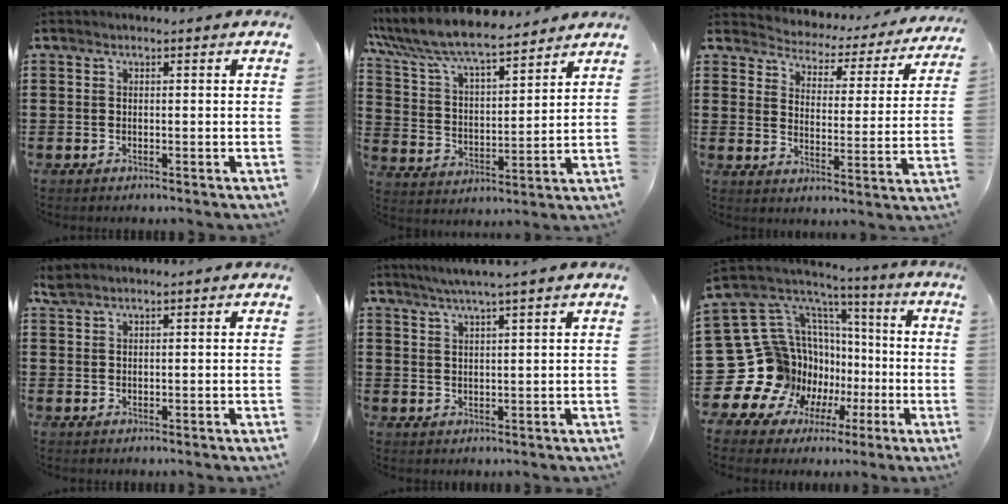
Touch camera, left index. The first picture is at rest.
{"total": 8.2, "force": [7.4, 1.3, 3.3], "torque": [-0.096, -0.037, 0.126]}
{"total": 2.9, "force": [2.8, 0.7, 0.0], "torque": [-0.022, -0.029, 0.039]}
{"total": 1.6, "force": [1.4, 0.2, 0.7], "torque": [-0.017, 0.000, 0.028]}
{"total": 3.1, "force": [2.5, -0.7, 1.7], "torque": [-0.037, -0.007, 0.043]}
{"total": 18.9, "force": [-1.7, 16.8, 8.4], "torque": [-0.220, -0.049, 0.027]}